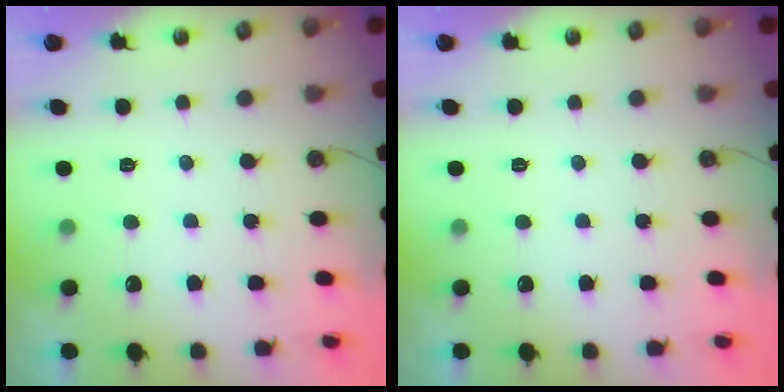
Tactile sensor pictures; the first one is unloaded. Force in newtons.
{"total": 0.0}